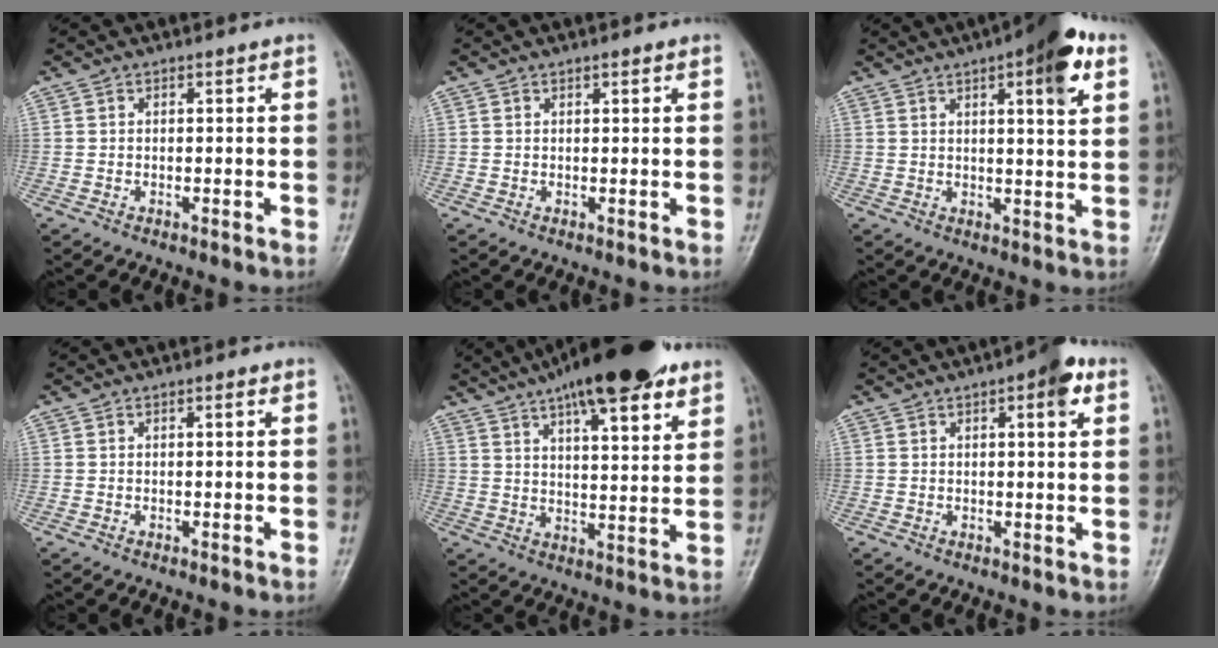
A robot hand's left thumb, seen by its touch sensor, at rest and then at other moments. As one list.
[{"total": 0.9, "force": [0.6, 0.3, 0.6], "torque": [-0.009, -0.001, 0.008]}, {"total": 11.3, "force": [5.4, 2.9, 9.5], "torque": [-0.116, -0.011, 0.067]}, {"total": 0.7, "force": [0.3, 0.2, 0.6], "torque": [-0.010, 0.000, 0.004]}, {"total": 20.1, "force": [13.2, 5.7, 14.1], "torque": [-0.196, -0.027, 0.201]}, {"total": 5.5, "force": [2.5, 1.6, 4.6], "torque": [-0.054, -0.003, 0.026]}]